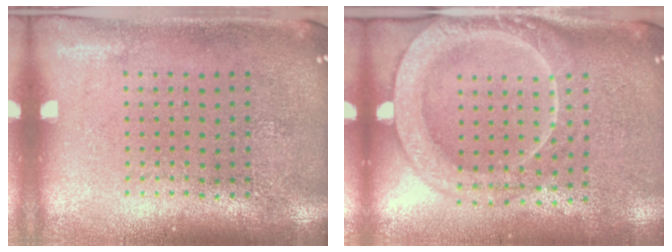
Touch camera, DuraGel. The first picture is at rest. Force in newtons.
{"total": 2.3, "press": 2.2, "slide": 0.9}